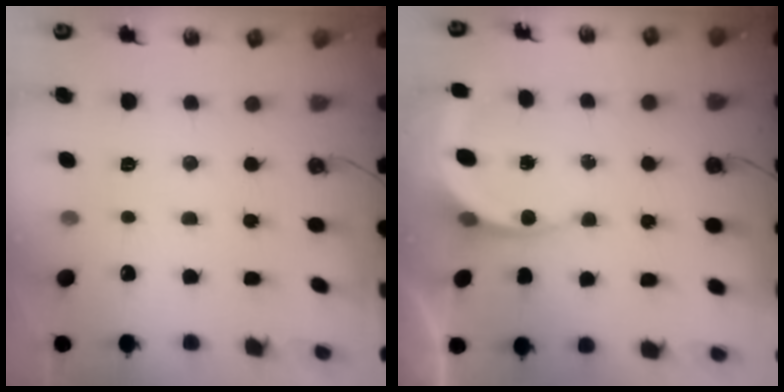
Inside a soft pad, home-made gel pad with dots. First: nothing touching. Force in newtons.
{"total": 4.8, "press": 4.7, "slide": 0.6}